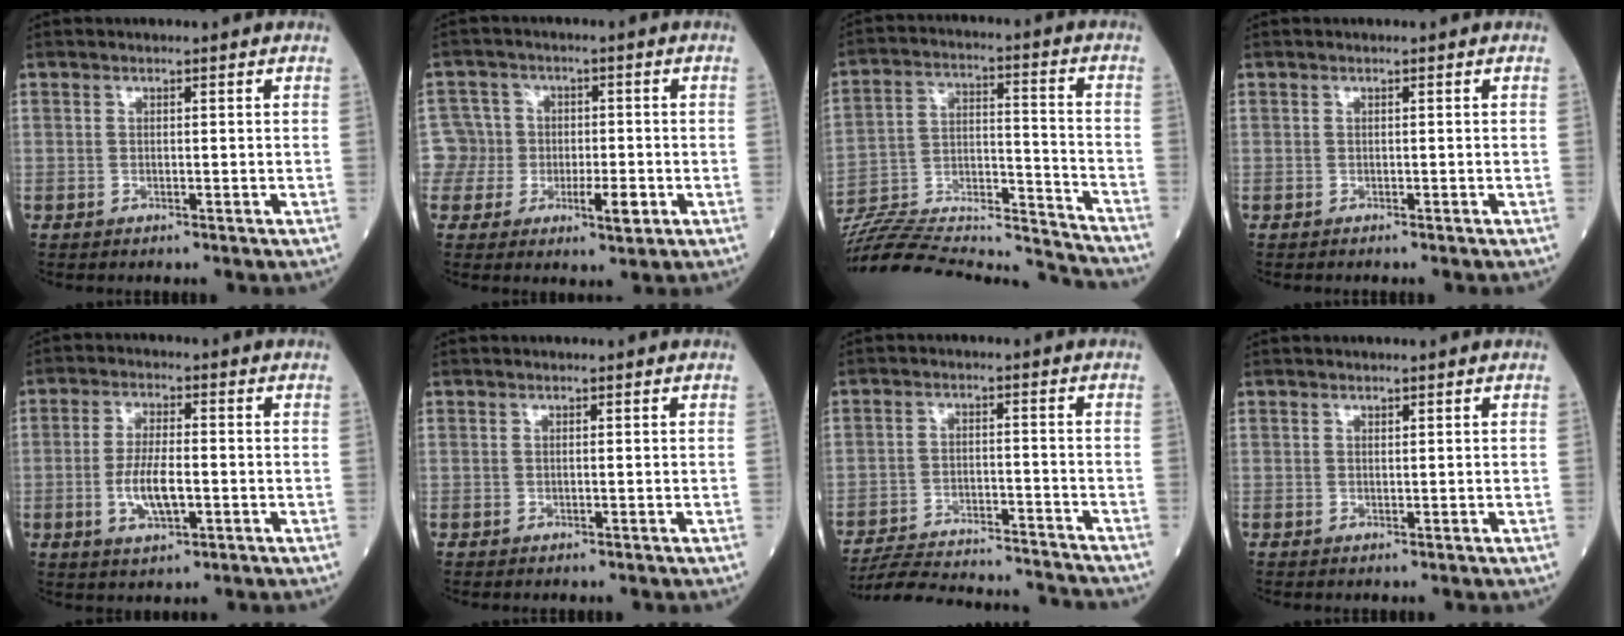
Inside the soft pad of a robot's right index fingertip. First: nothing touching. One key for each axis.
{"total": 5.3, "fx": -1.6, "fy": 4.5, "fz": 2.4, "tx": -0.025, "ty": 0.013, "tz": -0.029}
{"total": 24.5, "fx": -23.1, "fy": 1.1, "fz": 8.1, "tx": -0.152, "ty": 0.006, "tz": -0.363}
{"total": 0.8, "fx": -0.7, "fy": -0.1, "fz": 0.3, "tx": -0.002, "ty": 0.000, "tz": -0.009}
{"total": 6.7, "fx": -1.6, "fy": 2.0, "fz": 6.2, "tx": -0.128, "ty": -0.002, "tz": -0.026}
{"total": 0.0}
{"total": 16.5, "fx": -15.9, "fy": 1.4, "fz": 3.9, "tx": -0.078, "ty": -0.001, "tz": -0.230}
{"total": 0.0}